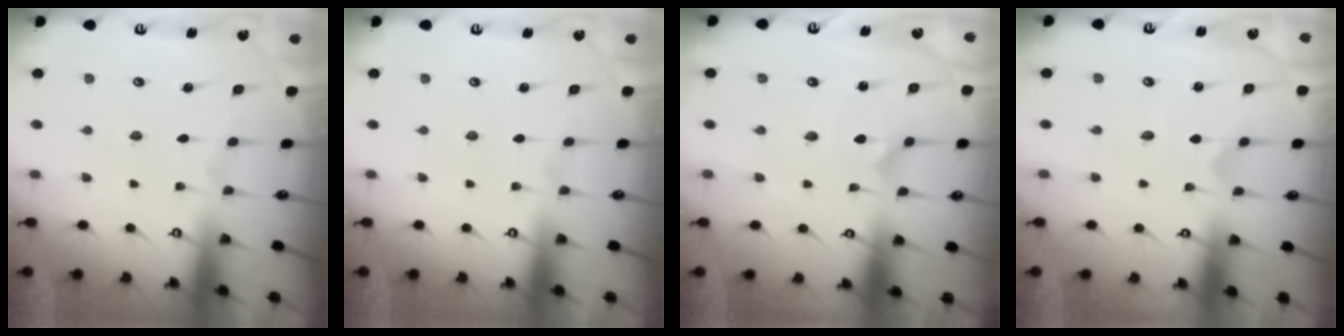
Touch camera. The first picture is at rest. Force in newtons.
{"total": 0.0}
{"total": 1.6, "press": 1.5, "slide": 0.4}
{"total": 0.0}